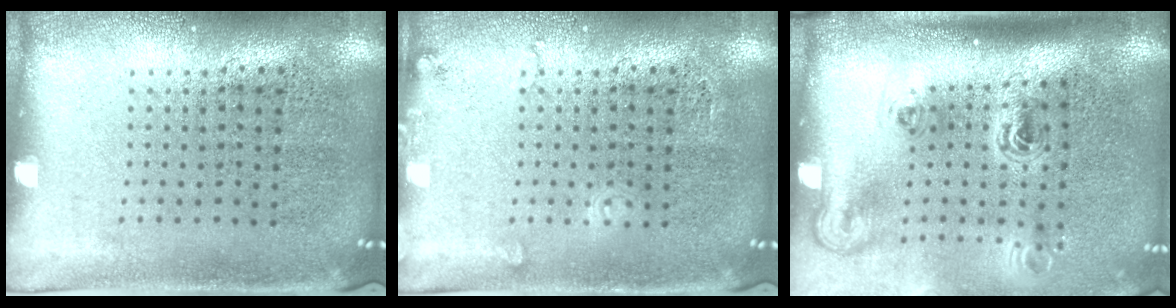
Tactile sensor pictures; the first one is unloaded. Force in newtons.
{"total": 1.3, "press": 1.3, "slide": 0.1}
{"total": 2.3, "press": 1.4, "slide": 1.8}